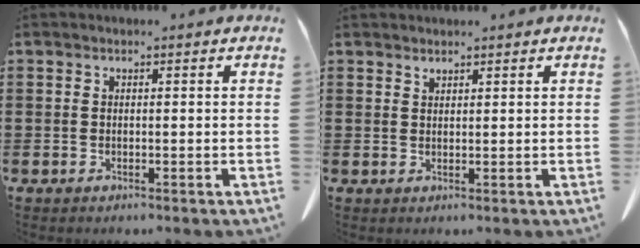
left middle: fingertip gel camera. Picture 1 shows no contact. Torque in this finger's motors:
{"motor_torque": [0.14, 0.09, 0.02, 0.00]}